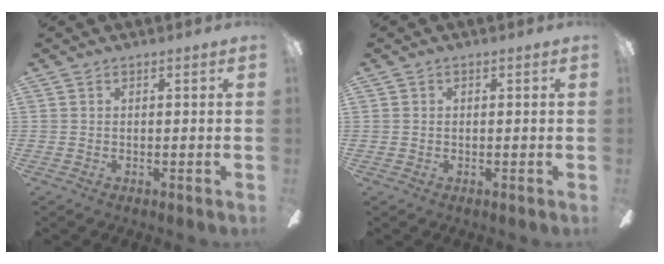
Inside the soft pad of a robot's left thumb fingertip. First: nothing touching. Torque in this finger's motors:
{"motor_torque": [0.00, 0.00, 0.00, 0.00, 0.00]}